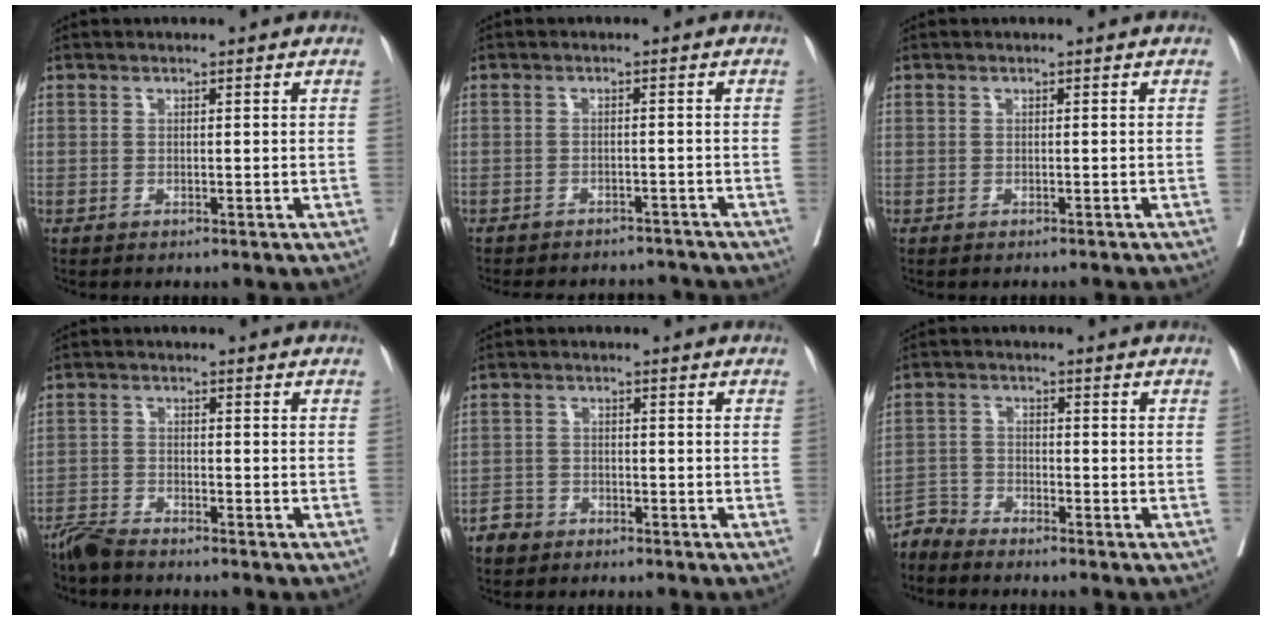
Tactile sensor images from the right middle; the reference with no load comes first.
{"total": 10.0, "force": [-9.3, 2.9, 2.3], "torque": [-0.043, 0.011, -0.106]}
{"total": 2.6, "force": [-2.4, -0.4, 0.8], "torque": [-0.012, -0.010, -0.028]}
{"total": 3.7, "force": [-3.6, -0.1, 1.0], "torque": [-0.015, -0.014, -0.072]}
{"total": 3.3, "force": [-2.7, 1.9, -0.1], "torque": [0.001, 0.006, -0.051]}
{"total": 3.0, "force": [-2.9, -0.2, -0.7], "torque": [0.024, -0.013, -0.059]}